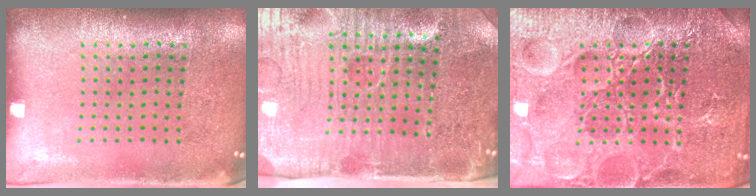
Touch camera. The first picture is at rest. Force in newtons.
{"total": 5.1, "press": 4.5, "slide": 2.5}
{"total": 7.4, "press": 7.4, "slide": 0.9}